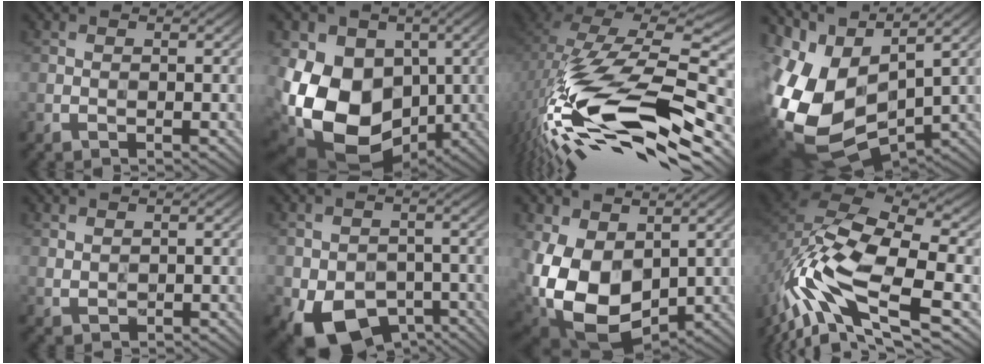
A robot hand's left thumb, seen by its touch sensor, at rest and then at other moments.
{"total": 18.2, "force": [-1.6, 14.1, 11.3], "torque": [-0.229, -0.030, -0.035]}
{"total": 19.0, "force": [-6.5, 8.0, 15.9], "torque": [-0.327, -0.026, -0.112]}
{"total": 15.6, "force": [-0.3, 9.0, 12.7], "torque": [-0.297, -0.029, 0.022]}
{"total": 1.1, "force": [1.0, 0.4, 0.0], "torque": [-0.004, 0.000, 0.026]}
{"total": 9.2, "force": [-4.3, 6.4, 5.1], "torque": [-0.093, -0.030, -0.061]}
{"total": 13.3, "force": [0.4, 9.5, 9.3], "torque": [-0.229, -0.026, 0.013]}
{"total": 15.1, "force": [-6.7, 6.6, 11.8], "torque": [-0.252, -0.018, -0.130]}